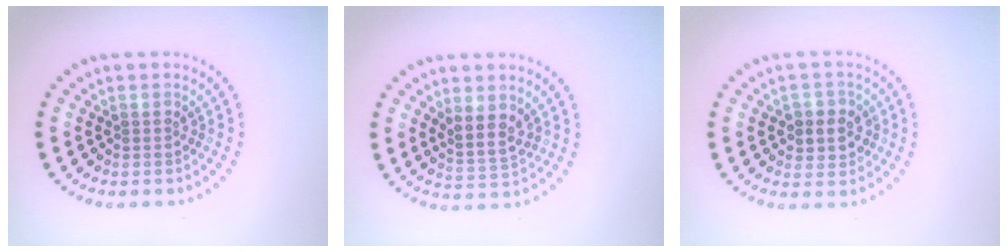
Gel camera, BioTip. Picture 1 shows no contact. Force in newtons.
{"total": 2.5, "press": 2.1, "slide": 1.3}
{"total": 2.8, "press": 2.7, "slide": 0.8}